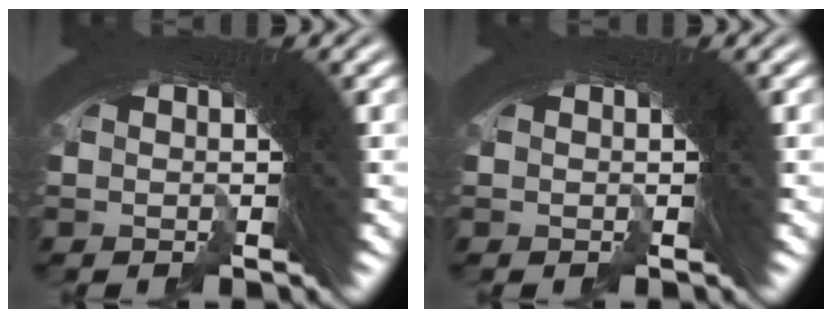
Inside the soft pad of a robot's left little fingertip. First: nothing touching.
{"total": 0.0}